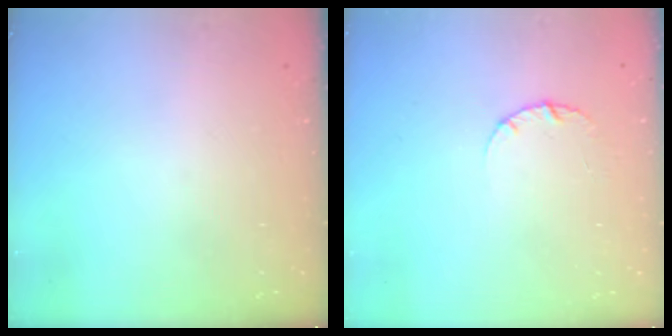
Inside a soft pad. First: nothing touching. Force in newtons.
{"total": 2.5, "press": 2.5, "slide": 0.3}